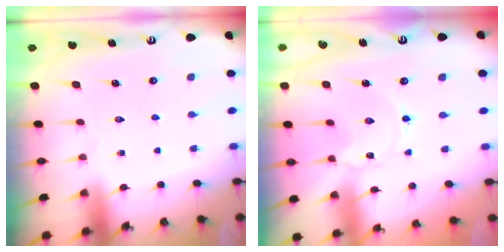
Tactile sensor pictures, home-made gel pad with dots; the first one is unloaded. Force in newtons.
{"total": 1.8, "press": 1.8, "slide": 0.3}